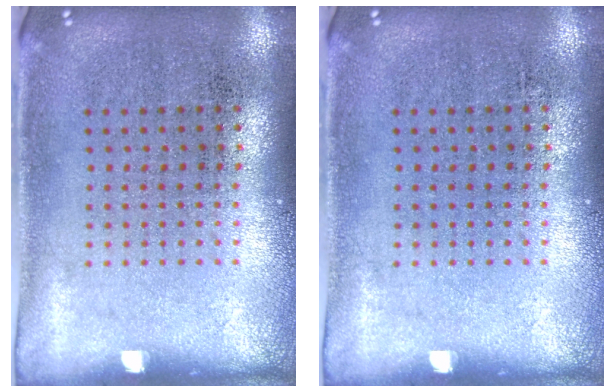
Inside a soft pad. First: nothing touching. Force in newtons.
{"total": 0.0}